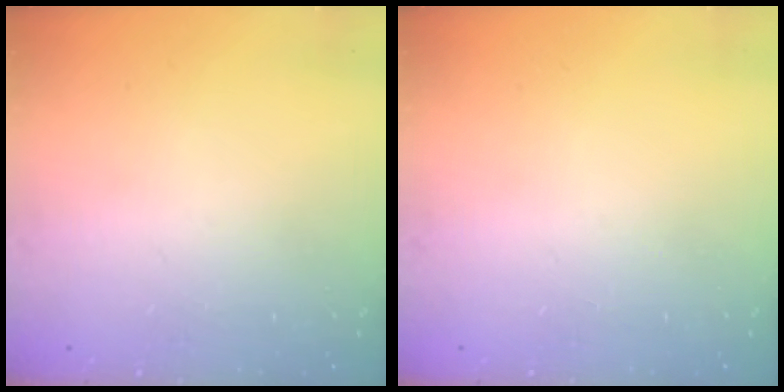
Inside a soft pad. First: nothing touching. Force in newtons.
{"total": 0.0}